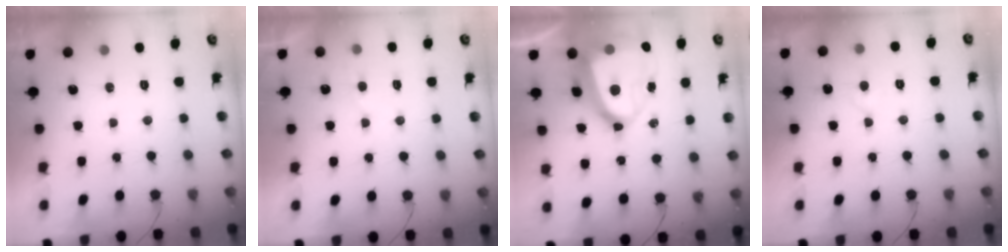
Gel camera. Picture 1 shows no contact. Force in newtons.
{"total": 3.0, "press": 3.0, "slide": 0.3}
{"total": 19.7, "press": 19.6, "slide": 2.0}
{"total": 3.8, "press": 3.8, "slide": 0.5}